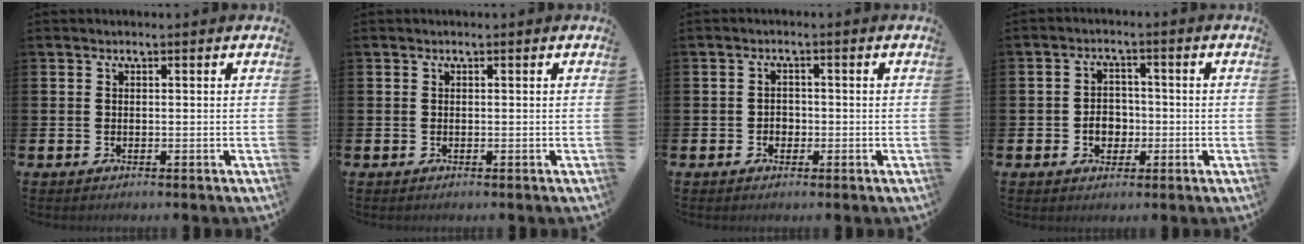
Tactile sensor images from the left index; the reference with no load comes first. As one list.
[{"total": 0.0}, {"total": 1.6, "force": [-0.5, 1.4, 0.6], "torque": [0.003, -0.001, -0.016]}, {"total": 3.4, "force": [-0.8, 2.8, 1.8], "torque": [-0.015, -0.004, -0.024]}]